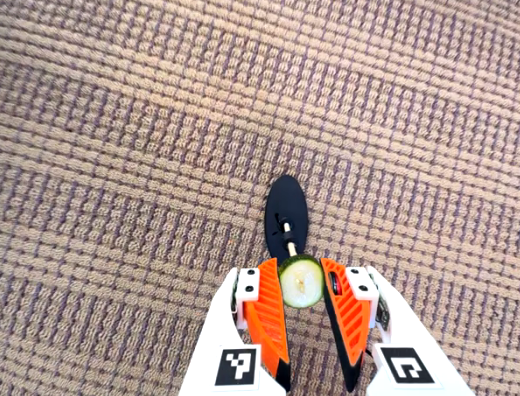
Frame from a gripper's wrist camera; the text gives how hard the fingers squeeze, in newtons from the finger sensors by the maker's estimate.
{"total": 9.1, "left": 9.1, "right": 9.1}